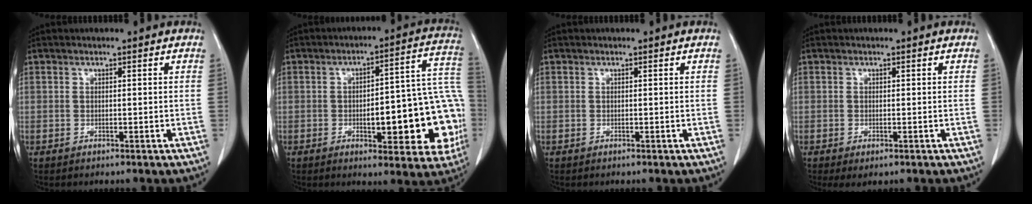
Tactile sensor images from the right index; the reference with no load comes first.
{"total": 19.4, "force": [-4.0, 5.3, 18.2], "torque": [-0.155, 0.046, -0.034]}
{"total": 0.0}
{"total": 2.1, "force": [-1.0, 0.8, 1.6], "torque": [-0.022, -0.004, -0.011]}